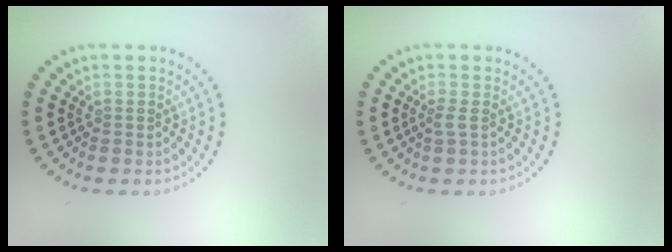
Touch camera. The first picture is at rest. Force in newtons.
{"total": 0.9, "press": 0.6, "slide": 0.6}